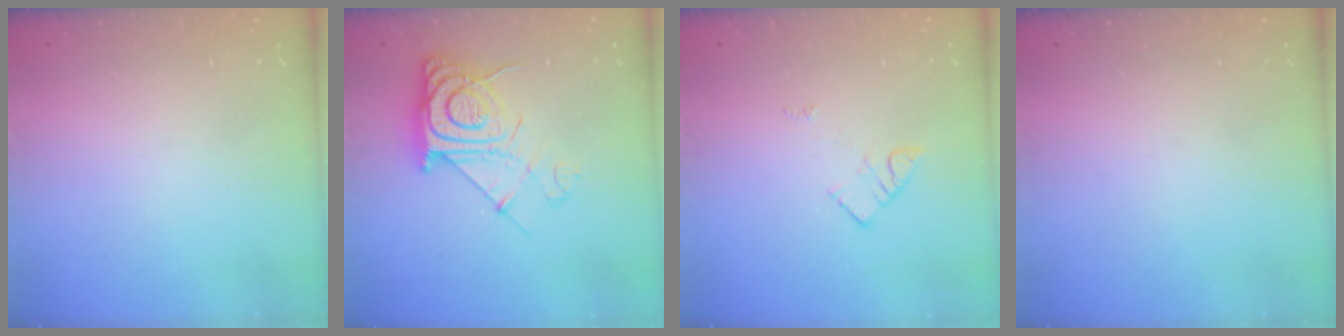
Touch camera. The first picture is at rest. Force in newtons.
{"total": 13.0, "press": 13.0, "slide": 0.8}
{"total": 3.1, "press": 3.1, "slide": 0.2}
{"total": 0.0}